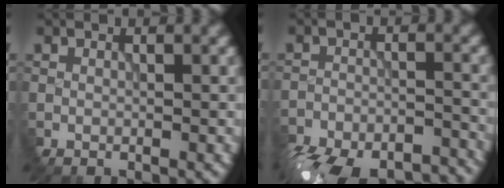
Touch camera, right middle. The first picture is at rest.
{"total": 14.8, "force": [-13.6, 4.5, 3.8], "torque": [-0.061, -0.024, -0.177]}